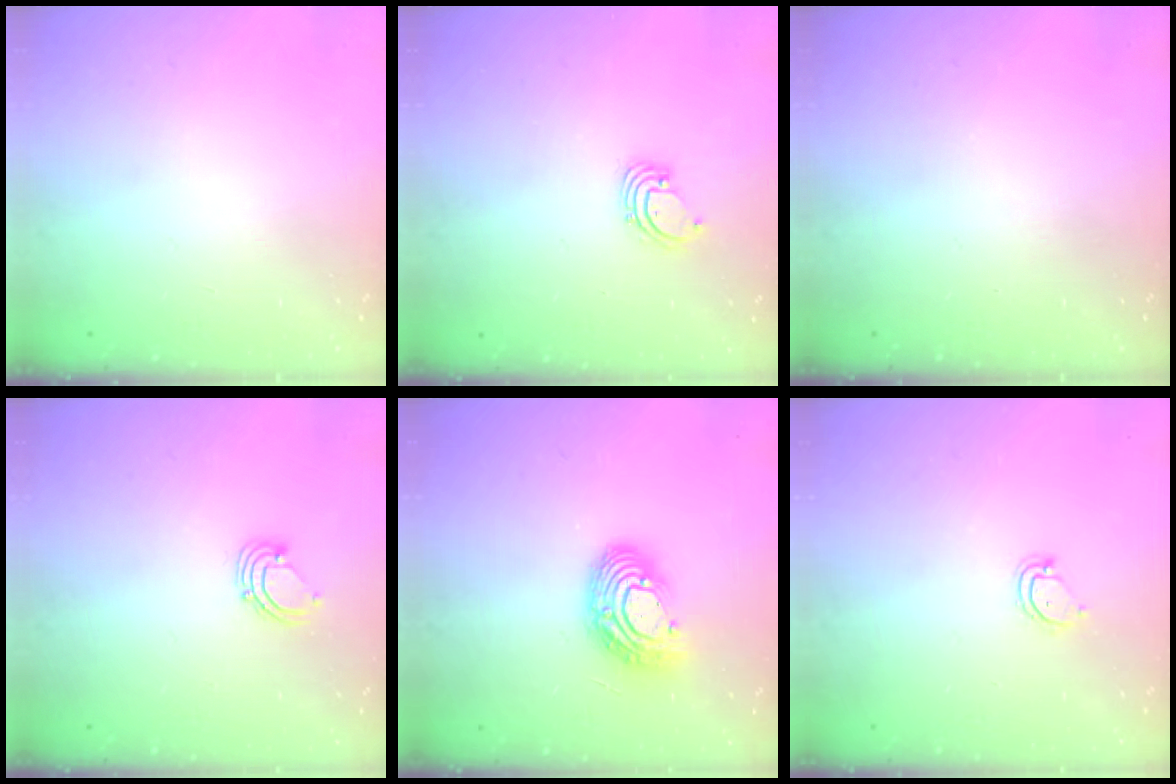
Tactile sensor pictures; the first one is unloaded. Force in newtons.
{"total": 1.4, "press": 1.4, "slide": 0.1}
{"total": 0.0}
{"total": 2.9, "press": 2.9, "slide": 0.2}
{"total": 12.3, "press": 12.3, "slide": 1.0}
{"total": 3.9, "press": 3.9, "slide": 0.2}